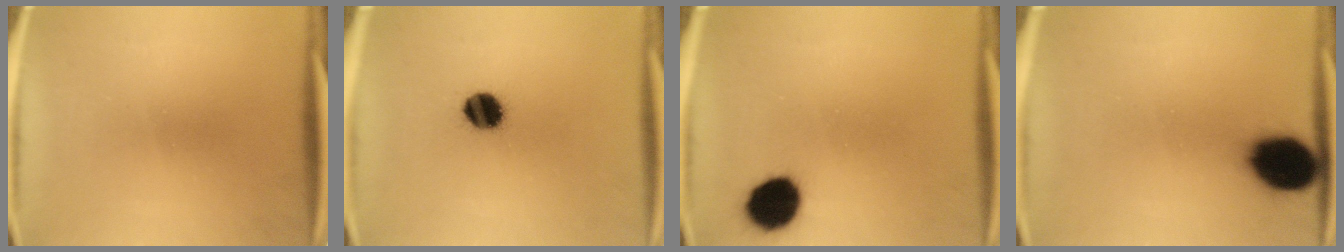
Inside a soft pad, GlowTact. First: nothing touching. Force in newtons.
{"total": 7.7}
{"total": 9.9}
{"total": 13.7}